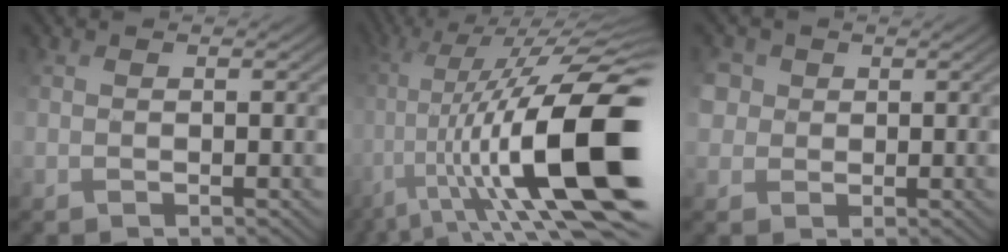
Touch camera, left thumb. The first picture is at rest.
{"total": 18.1, "force": [-4.9, 6.0, 16.3], "torque": [-0.312, 0.005, -0.091]}
{"total": 3.4, "force": [0.7, 3.3, 0.5], "torque": [-0.029, 0.007, 0.008]}